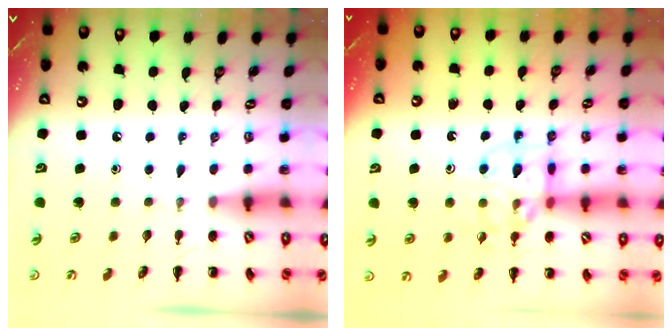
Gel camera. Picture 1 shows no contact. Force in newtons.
{"total": 12.1, "press": 12.0, "slide": 2.1}